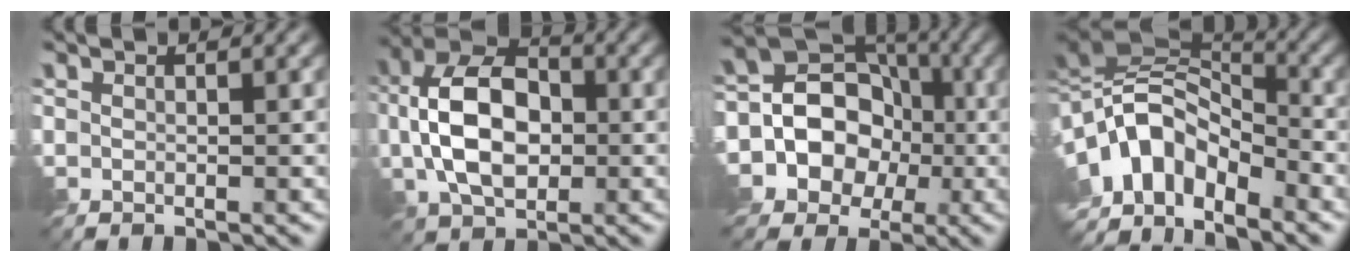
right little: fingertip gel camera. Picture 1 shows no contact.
{"total": 8.7, "force": [-0.3, 5.6, 6.7], "torque": [-0.140, 0.011, -0.015]}
{"total": 11.7, "force": [-2.8, 10.3, 5.0], "torque": [-0.085, 0.020, -0.067]}
{"total": 11.0, "force": [-5.2, 5.8, 7.7], "torque": [-0.139, 0.013, -0.103]}